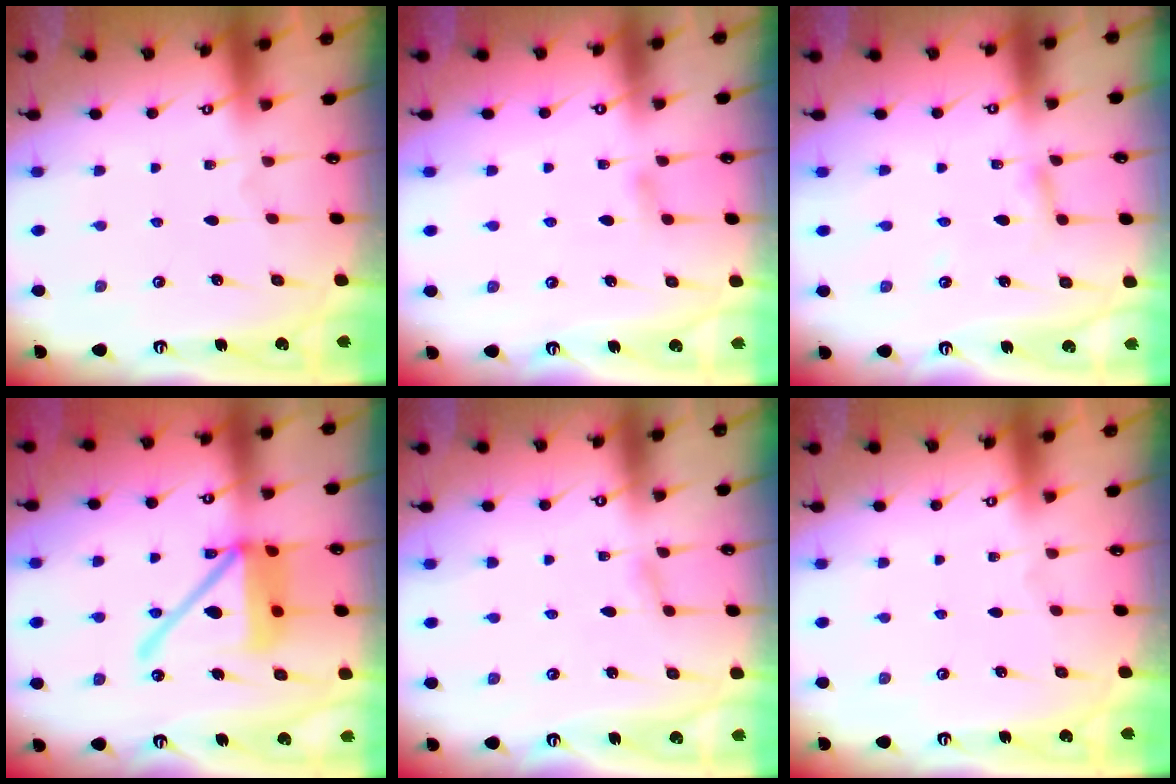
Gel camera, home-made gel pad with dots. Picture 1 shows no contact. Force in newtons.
{"total": 4.6, "press": 4.5, "slide": 0.6}
{"total": 2.4, "press": 2.4, "slide": 0.2}
{"total": 17.5, "press": 17.4, "slide": 2.1}
{"total": 1.6, "press": 1.6, "slide": 0.1}
{"total": 0.0}